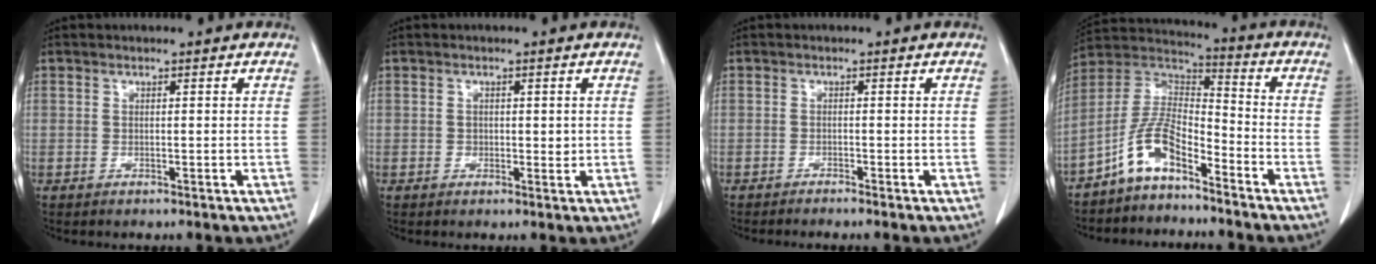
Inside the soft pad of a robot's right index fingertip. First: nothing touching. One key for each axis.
{"total": 1.8, "fx": 0.0, "fy": 1.2, "fz": 1.3, "tx": -0.019, "ty": 0.002, "tz": 0.002}
{"total": 2.2, "fx": -1.8, "fy": -0.4, "fz": 1.0, "tx": -0.014, "ty": 0.003, "tz": -0.027}
{"total": 9.0, "fx": -6.2, "fy": 3.0, "fz": 5.8, "tx": -0.130, "ty": 0.025, "tz": -0.124}